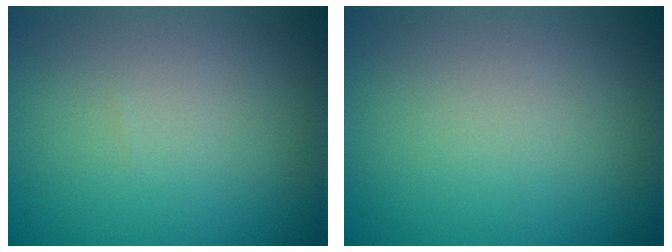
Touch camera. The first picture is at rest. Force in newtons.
{"total": 0.0}